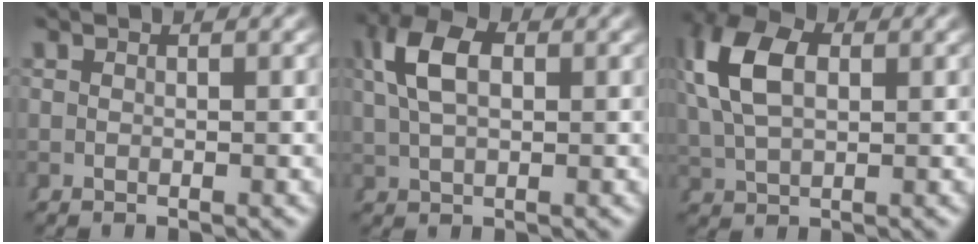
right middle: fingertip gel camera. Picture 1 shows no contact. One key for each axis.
{"total": 4.5, "fx": 1.5, "fy": 2.2, "fz": 3.7, "tx": -0.080, "ty": 0.001, "tz": 0.033}
{"total": 5.7, "fx": 1.7, "fy": 3.3, "fz": 4.3, "tx": -0.104, "ty": -0.005, "tz": 0.042}